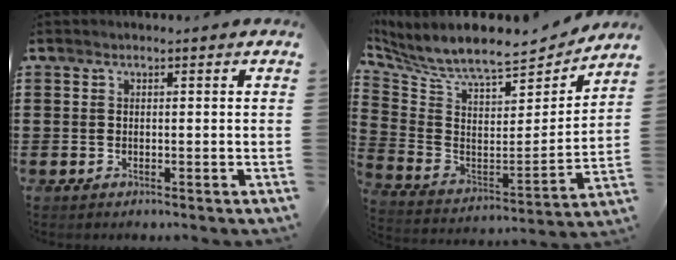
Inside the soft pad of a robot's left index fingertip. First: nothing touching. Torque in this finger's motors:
{"motor_torque": [1.07, -1.06, 0.48, 0.16]}